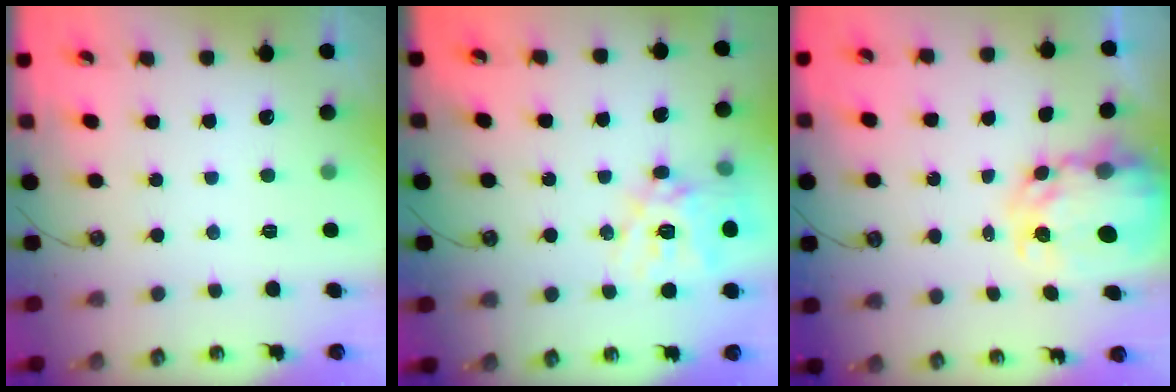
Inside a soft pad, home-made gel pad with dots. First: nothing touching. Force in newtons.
{"total": 16.6, "press": 16.5, "slide": 1.6}
{"total": 8.4, "press": 8.4, "slide": 0.7}